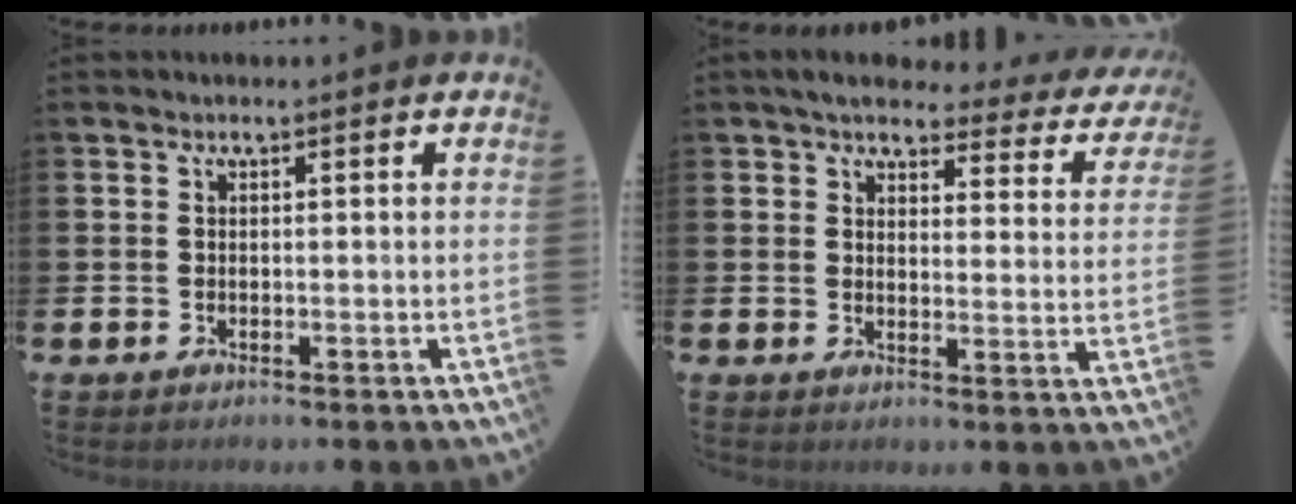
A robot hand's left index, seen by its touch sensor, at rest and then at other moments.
{"total": 4.1, "force": [3.6, 1.6, 1.2], "torque": [-0.036, -0.027, 0.057]}